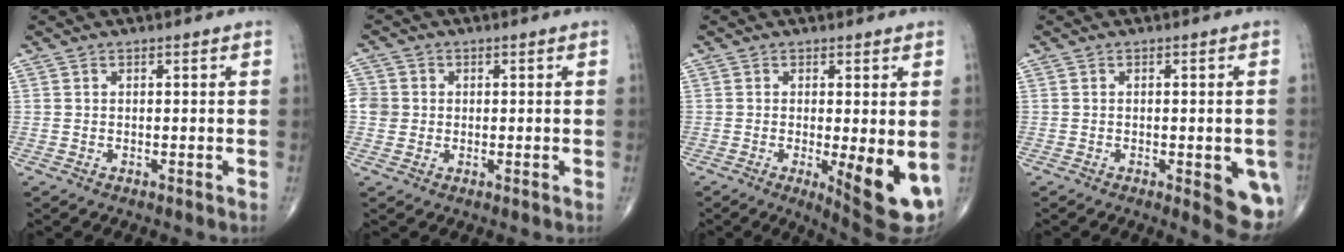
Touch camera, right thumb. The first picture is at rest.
{"total": 4.5, "force": [0.2, 4.3, 1.1], "torque": [-0.002, 0.007, 0.003]}
{"total": 10.3, "force": [-2.0, 2.6, 9.8], "torque": [-0.128, -0.025, -0.021]}
{"total": 8.2, "force": [-2.3, 2.7, 7.4], "torque": [-0.070, -0.013, -0.023]}